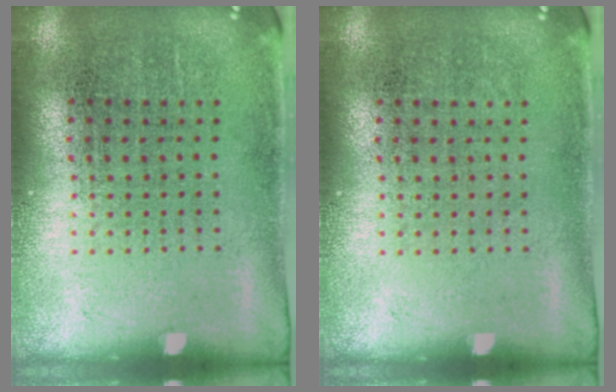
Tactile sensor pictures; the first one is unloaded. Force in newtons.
{"total": 0.0}